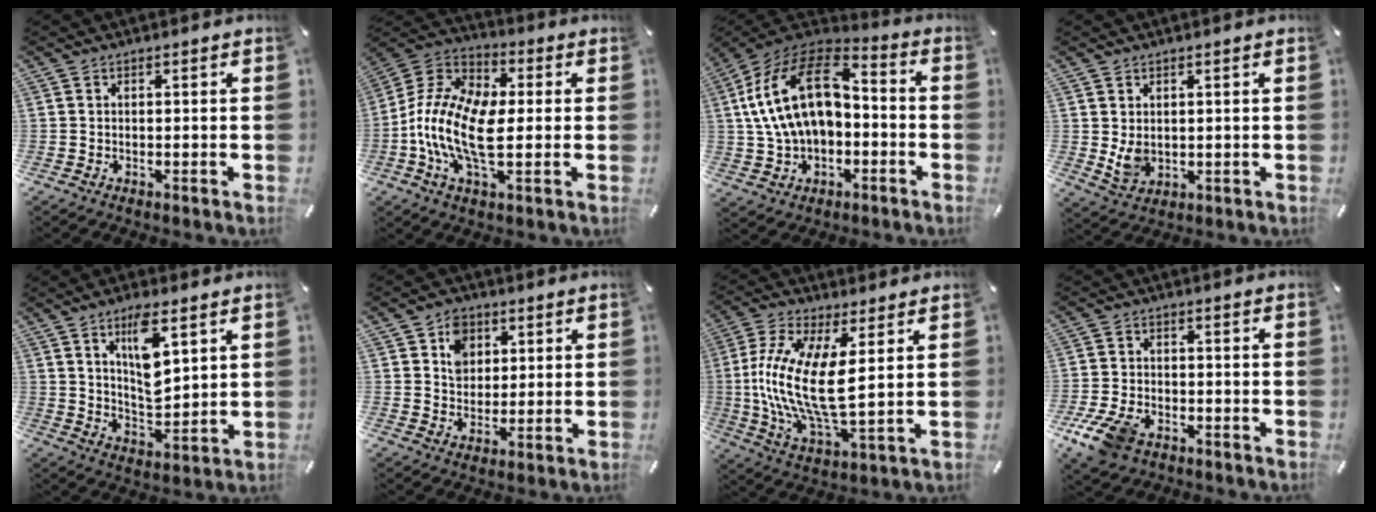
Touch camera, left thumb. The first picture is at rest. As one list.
[{"total": 14.3, "force": [-3.1, 7.2, 11.9], "torque": [-0.277, -0.013, -0.065]}, {"total": 19.8, "force": [2.5, 13.3, 14.4], "torque": [-0.293, 0.011, 0.041]}, {"total": 4.8, "force": [1.3, 3.8, 2.6], "torque": [-0.054, -0.011, 0.021]}, {"total": 11.0, "force": [5.4, 4.4, 8.5], "torque": [-0.142, -0.021, 0.093]}, {"total": 7.0, "force": [2.7, 6.0, 2.4], "torque": [-0.036, 0.002, 0.046]}, {"total": 15.4, "force": [1.9, 5.4, 14.3], "torque": [-0.317, -0.019, 0.031]}, {"total": 8.8, "force": [-5.0, 5.3, 4.9], "torque": [-0.114, 0.015, -0.093]}]